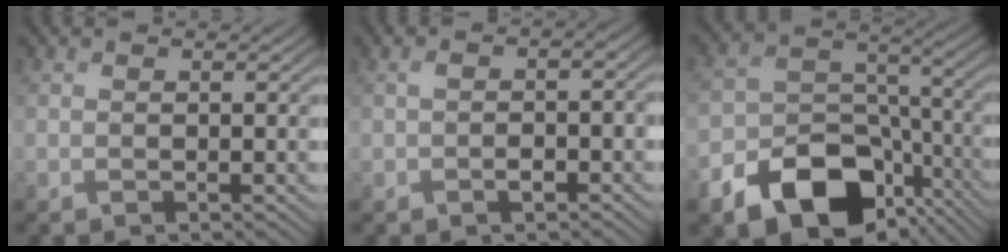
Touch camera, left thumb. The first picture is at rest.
{"total": 3.9, "force": [-1.0, 2.0, 3.2], "torque": [-0.056, -0.002, -0.017]}
{"total": 14.9, "force": [-8.6, 9.2, 8.0], "torque": [-0.168, -0.036, -0.142]}